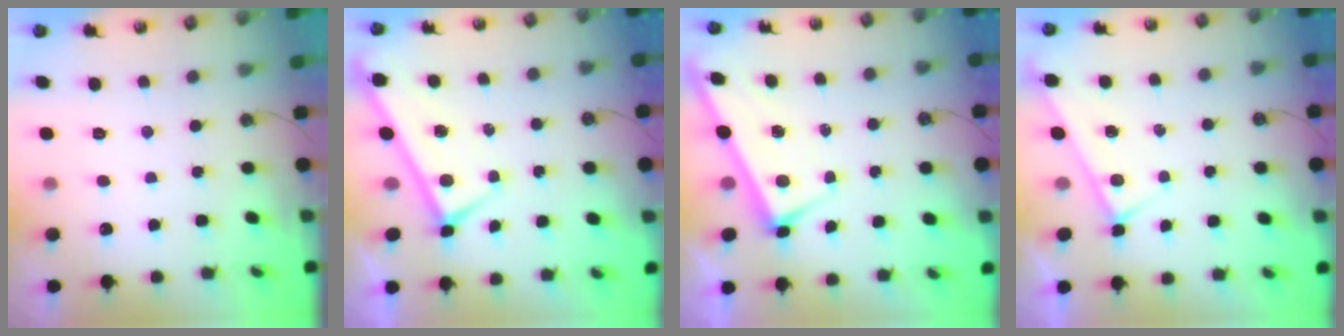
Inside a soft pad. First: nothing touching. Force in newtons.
{"total": 0.0}
{"total": 2.9, "press": 2.9, "slide": 0.1}
{"total": 2.8, "press": 2.8, "slide": 0.1}